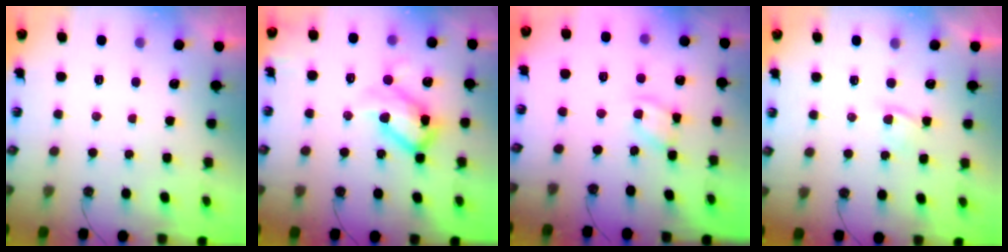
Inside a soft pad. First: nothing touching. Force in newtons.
{"total": 17.9, "press": 17.8, "slide": 1.9}
{"total": 6.8, "press": 6.8, "slide": 0.3}
{"total": 3.4, "press": 3.3, "slide": 0.5}